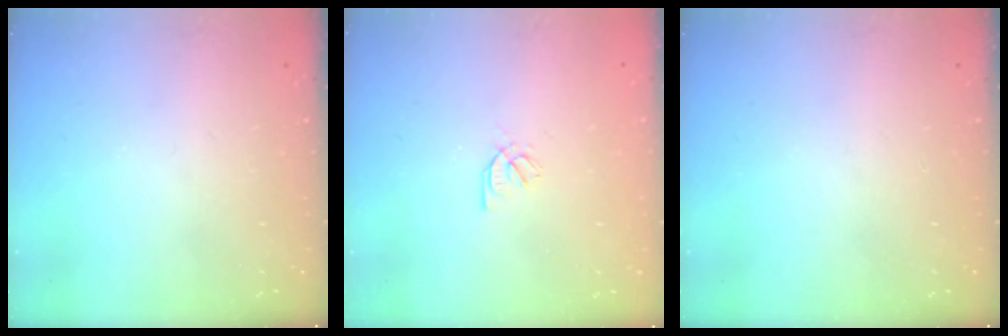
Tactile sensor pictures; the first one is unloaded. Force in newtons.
{"total": 2.2, "press": 2.1, "slide": 0.6}
{"total": 0.0}